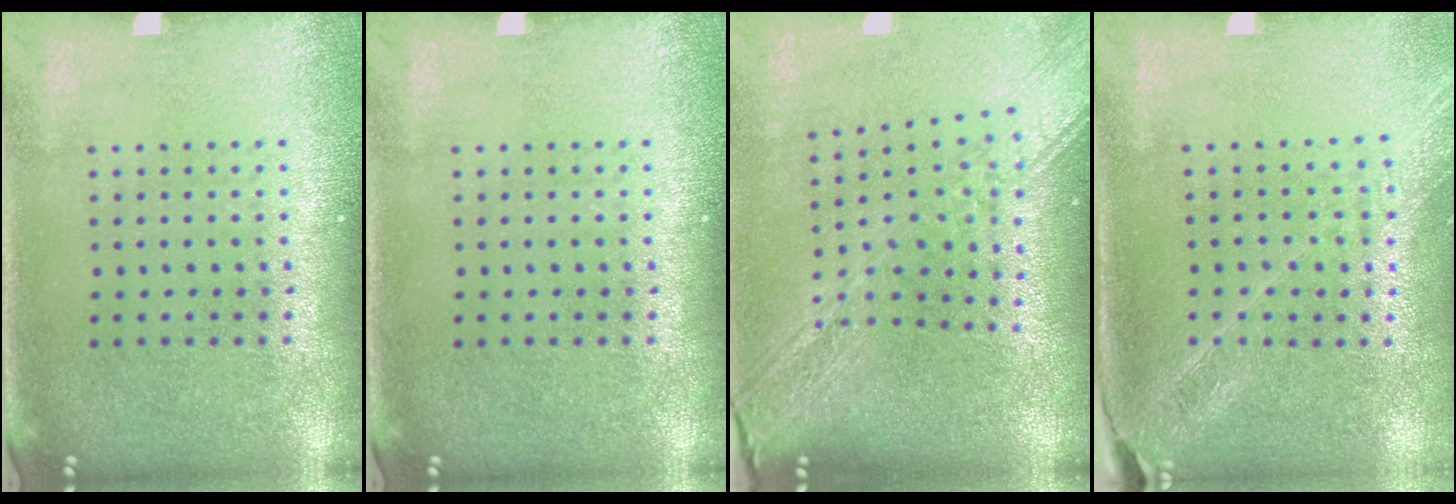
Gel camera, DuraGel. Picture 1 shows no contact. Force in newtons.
{"total": 0.0}
{"total": 2.9, "press": 2.2, "slide": 1.9}
{"total": 1.5, "press": 1.5, "slide": 0.2}